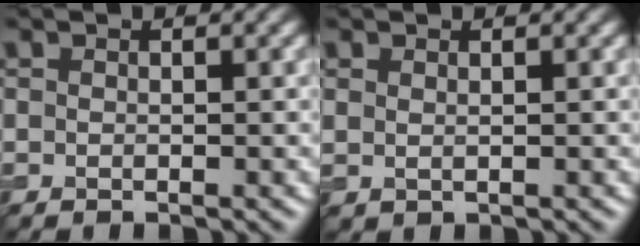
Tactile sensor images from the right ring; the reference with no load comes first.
{"total": 0.6, "force": [0.4, 0.2, 0.4], "torque": [-0.009, -0.002, 0.011]}